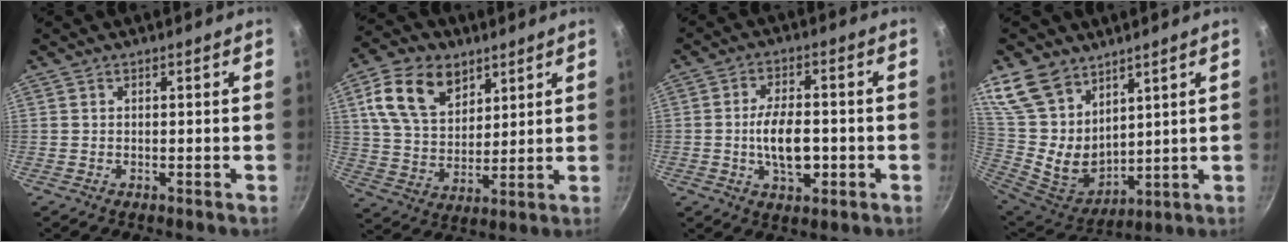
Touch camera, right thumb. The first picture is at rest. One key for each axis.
{"total": 15.0, "fx": 7.1, "fy": 9.9, "fz": 8.7, "tx": -0.129, "ty": -0.017, "tz": 0.132}
{"total": 10.4, "fx": -1.9, "fy": 5.4, "fz": 8.8, "tx": -0.138, "ty": 0.016, "tz": -0.031}
{"total": 17.5, "fx": 10.5, "fy": 11.5, "fz": 7.9, "tx": -0.150, "ty": -0.053, "tz": 0.224}